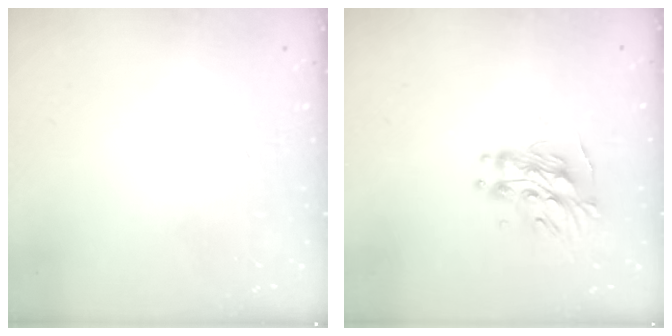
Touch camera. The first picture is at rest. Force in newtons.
{"total": 11.5, "press": 11.5, "slide": 0.5}